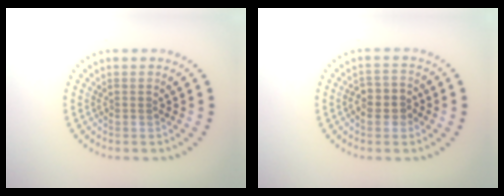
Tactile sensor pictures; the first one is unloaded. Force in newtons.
{"total": 2.7, "press": 2.7, "slide": 0.6}